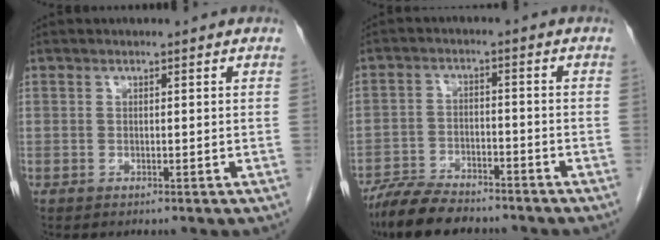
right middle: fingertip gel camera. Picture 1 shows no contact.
{"total": 9.5, "force": [-8.2, 2.6, 4.1], "torque": [-0.073, -0.019, -0.141]}